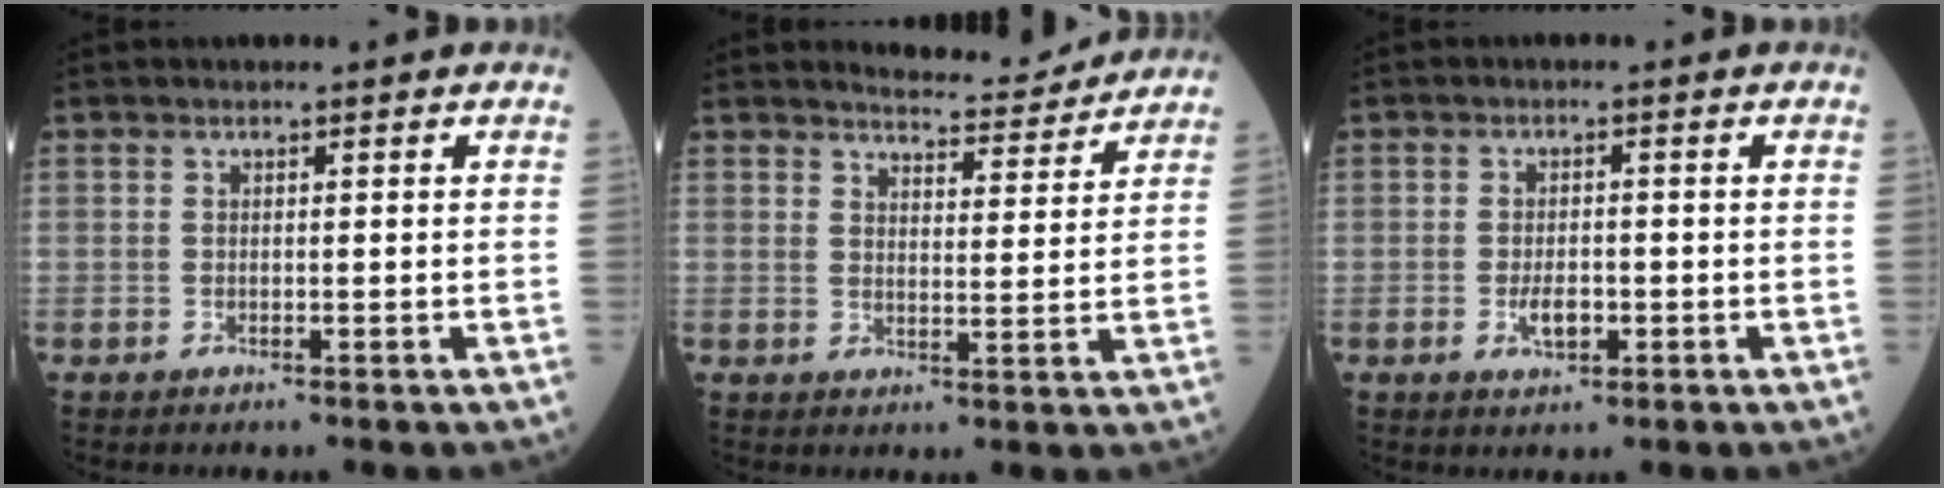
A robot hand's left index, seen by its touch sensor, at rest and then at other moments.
{"total": 7.0, "force": [6.9, 0.8, 0.8], "torque": [-0.019, -0.007, 0.092]}
{"total": 3.0, "force": [-1.0, 1.5, 2.5], "torque": [-0.049, 0.001, -0.014]}